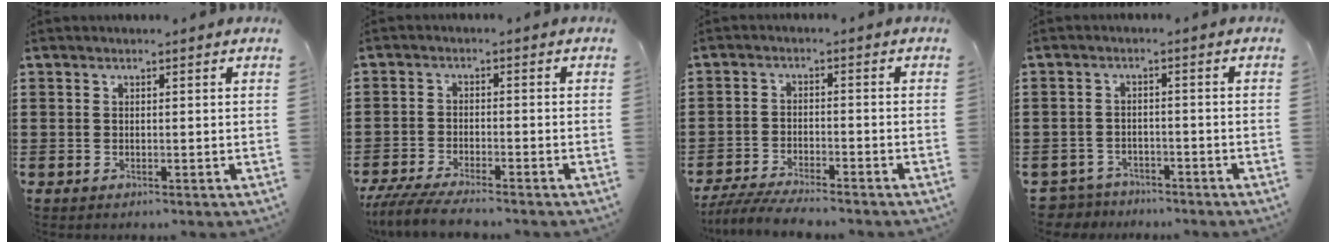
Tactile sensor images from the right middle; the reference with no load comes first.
{"total": 4.8, "force": [-4.5, 0.3, 1.8], "torque": [-0.052, -0.015, -0.091]}
{"total": 5.1, "force": [-4.9, 0.3, 1.3], "torque": [-0.037, -0.008, -0.099]}
{"total": 3.6, "force": [-3.5, 0.8, -0.3], "torque": [-0.013, -0.004, -0.079]}